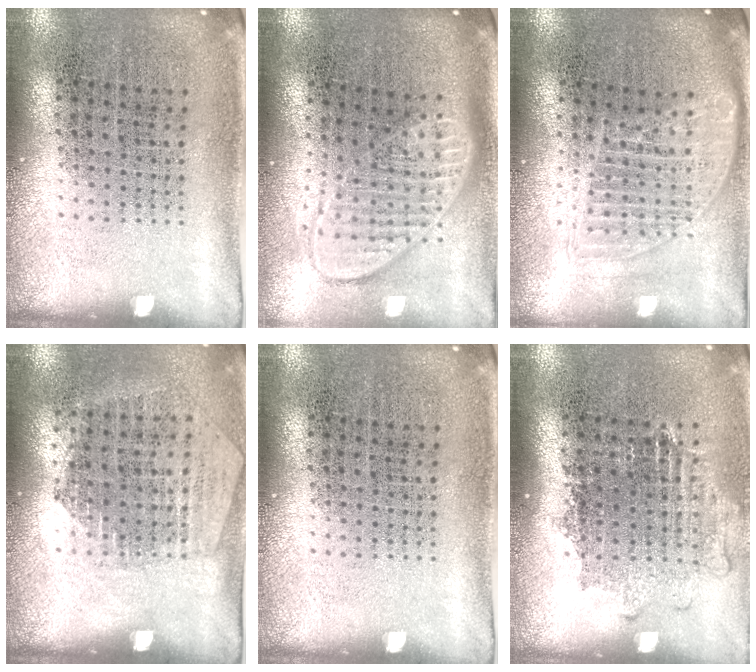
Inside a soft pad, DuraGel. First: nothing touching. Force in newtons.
{"total": 1.8, "press": 1.5, "slide": 1.0}
{"total": 1.6, "press": 1.4, "slide": 0.8}
{"total": 1.3, "press": 1.1, "slide": 0.5}
{"total": 0.0}
{"total": 1.1, "press": 1.0, "slide": 0.5}